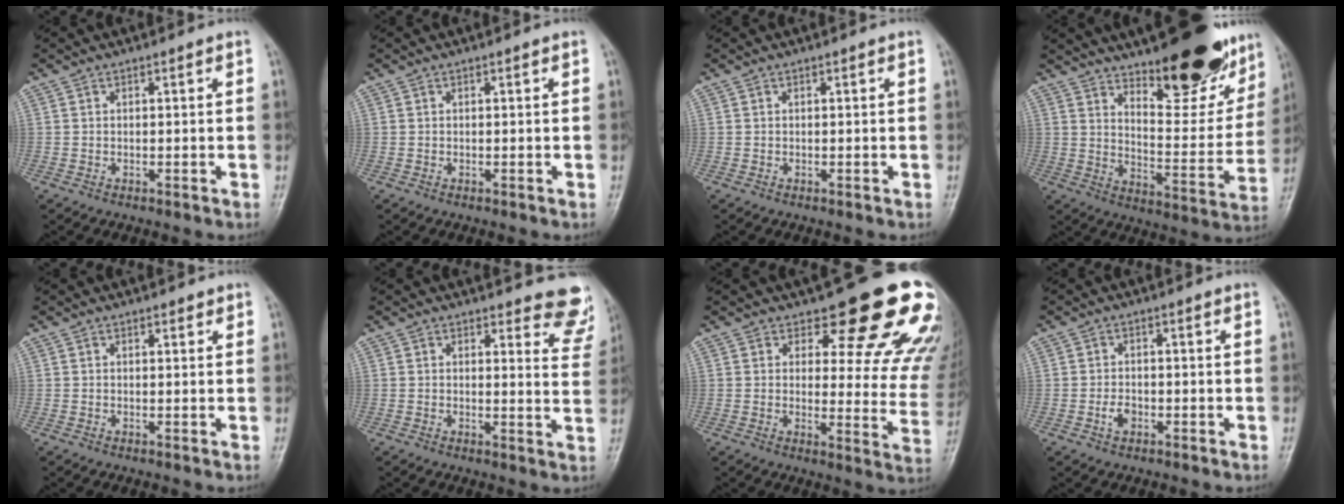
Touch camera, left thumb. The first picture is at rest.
{"total": 0.0}
{"total": 0.0}
{"total": 24.0, "force": [17.2, 8.2, 14.5], "torque": [-0.158, -0.101, 0.248]}
{"total": 1.4, "force": [1.0, 0.7, 0.7], "torque": [-0.005, -0.003, 0.010]}
{"total": 9.1, "force": [8.4, 2.8, 2.3], "torque": [0.021, -0.061, 0.064]}
{"total": 18.8, "force": [14.2, 6.7, 10.3], "torque": [-0.072, -0.091, 0.156]}
{"total": 2.4, "force": [-0.9, 1.6, 1.5], "torque": [-0.023, 0.004, -0.018]}